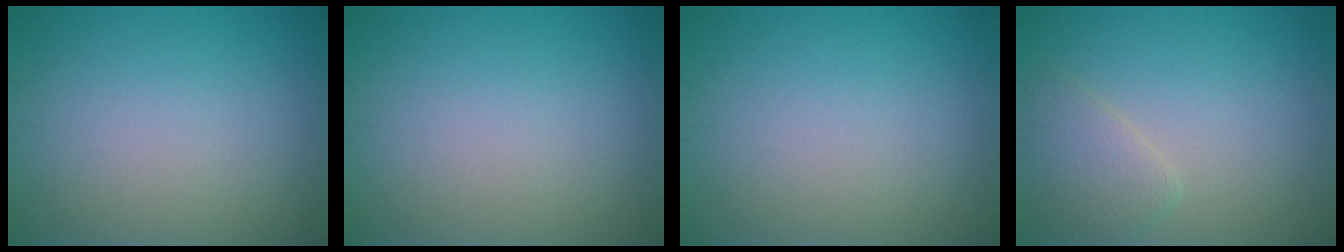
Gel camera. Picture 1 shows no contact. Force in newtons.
{"total": 0.0}
{"total": 0.0}
{"total": 2.5, "press": 2.5, "slide": 0.1}